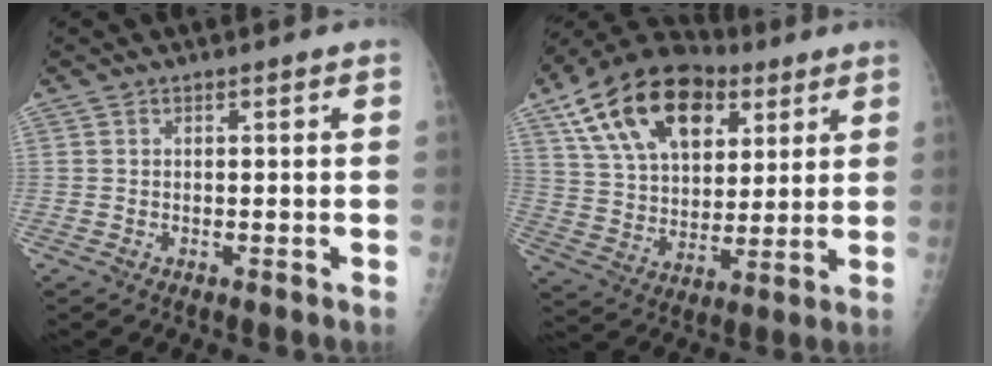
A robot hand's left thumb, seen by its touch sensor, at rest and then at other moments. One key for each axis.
{"total": 22.4, "fx": 10.5, "fy": 13.7, "fz": 14.3, "tx": -0.232, "ty": -0.008, "tz": 0.180}